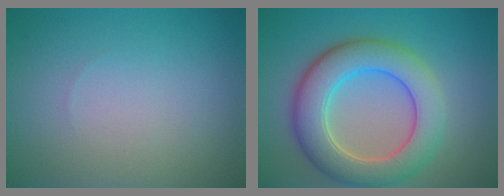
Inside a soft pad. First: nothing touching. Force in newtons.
{"total": 7.9, "press": 7.9, "slide": 0.6}